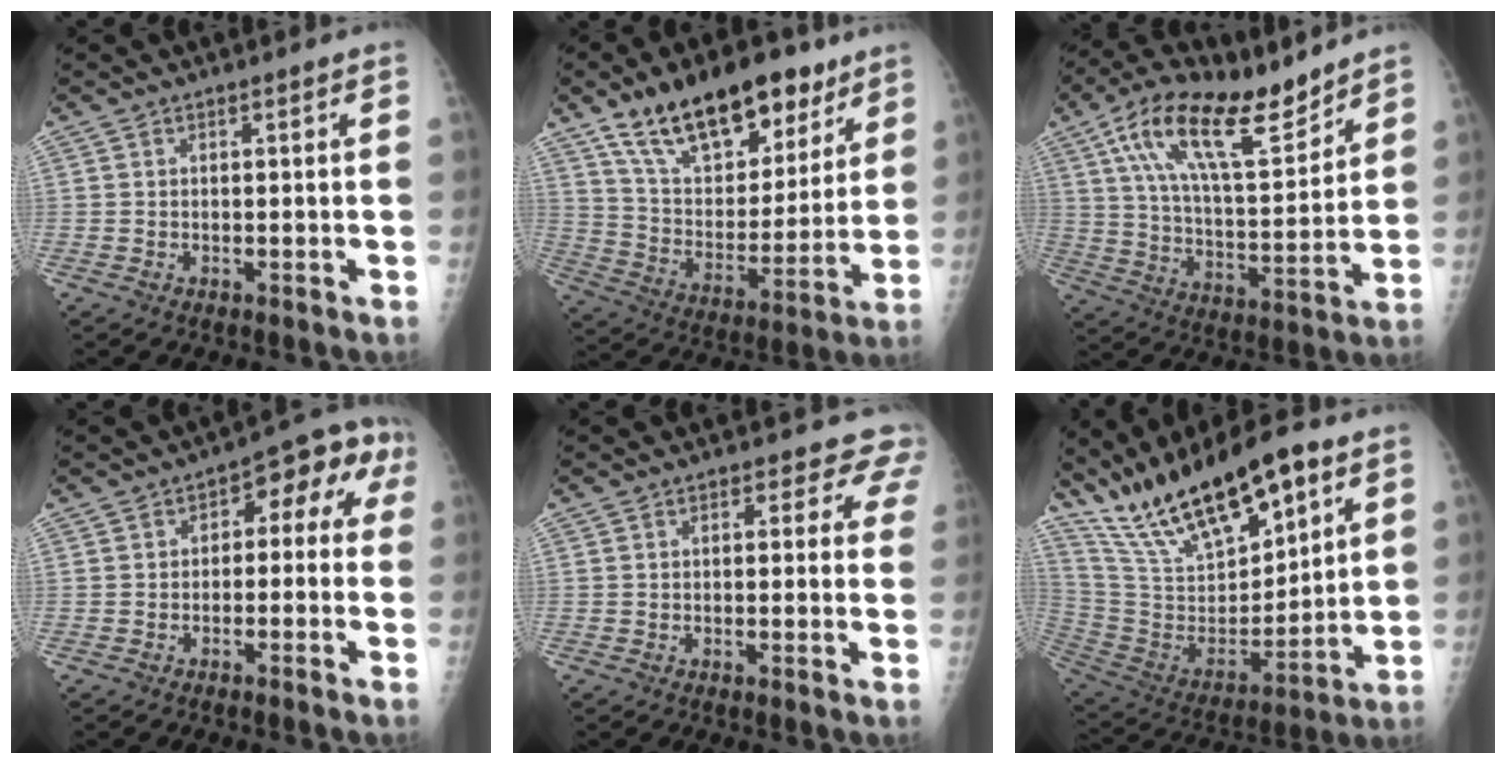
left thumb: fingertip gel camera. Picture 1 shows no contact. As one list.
[{"total": 22.7, "force": [14.7, 11.1, 13.3], "torque": [-0.173, -0.050, 0.253]}, {"total": 18.9, "force": [12.1, 6.9, 12.7], "torque": [-0.192, -0.050, 0.219]}, {"total": 7.7, "force": [0.2, 5.2, 5.7], "torque": [-0.027, 0.044, -0.012]}, {"total": 4.2, "force": [3.3, 2.4, 0.9], "torque": [0.027, -0.013, 0.019]}, {"total": 24.4, "force": [15.7, 9.1, 16.3], "torque": [-0.248, -0.048, 0.290]}]